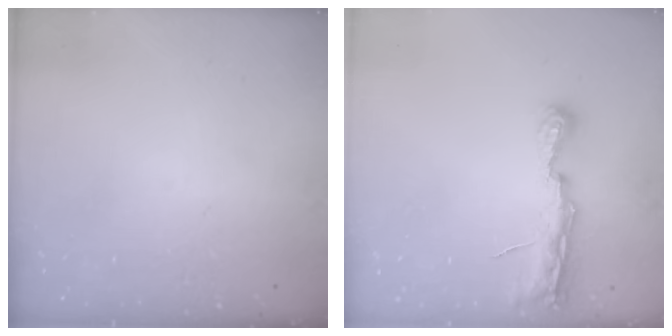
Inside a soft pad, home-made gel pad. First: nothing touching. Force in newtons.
{"total": 7.6, "press": 7.5, "slide": 0.6}